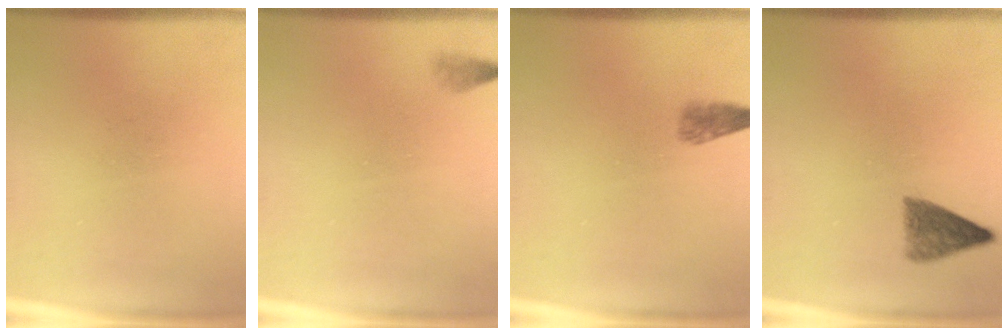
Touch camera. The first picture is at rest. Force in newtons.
{"total": 0.8}
{"total": 1.9}
{"total": 3.7}